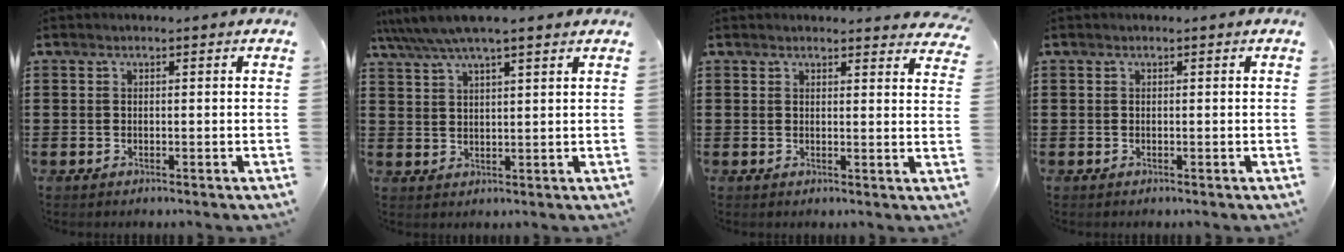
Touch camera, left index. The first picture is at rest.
{"total": 5.1, "force": [4.2, 0.8, 2.8], "torque": [-0.066, -0.008, 0.073]}
{"total": 2.2, "force": [2.2, 0.1, 0.3], "torque": [-0.003, -0.008, 0.041]}
{"total": 0.0}